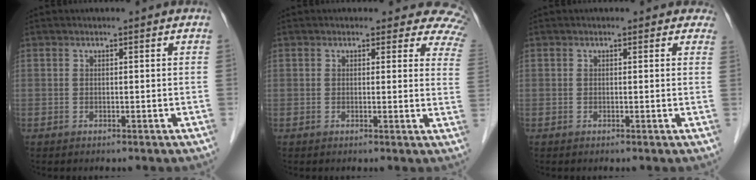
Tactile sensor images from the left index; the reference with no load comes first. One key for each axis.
{"total": 9.1, "fx": 7.9, "fy": 4.1, "fz": 1.8, "tx": 0.029, "ty": -0.021, "tz": 0.044}
{"total": 2.3, "fx": 1.8, "fy": 1.3, "fz": 0.1, "tx": 0.016, "ty": -0.006, "tz": -0.003}